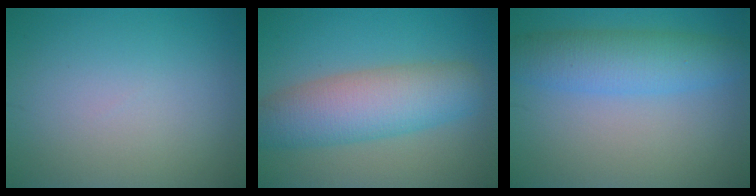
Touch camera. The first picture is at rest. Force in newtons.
{"total": 7.3, "press": 7.3, "slide": 0.4}
{"total": 5.4, "press": 5.4, "slide": 0.2}